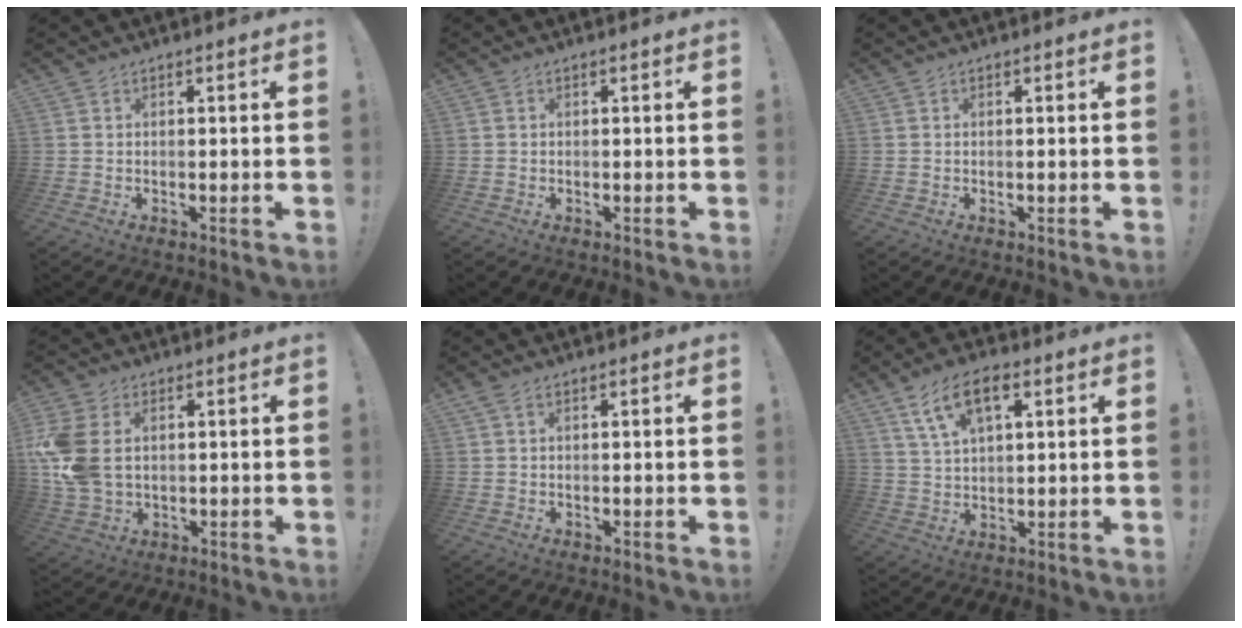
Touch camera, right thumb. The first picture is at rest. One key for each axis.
{"total": 0.0}
{"total": 0.0}
{"total": 12.1, "fx": 2.2, "fy": 8.5, "fz": 8.3, "tx": -0.178, "ty": -0.001, "tz": 0.046}
{"total": 0.9, "fx": 0.5, "fy": 0.5, "fz": 0.5, "tx": -0.017, "ty": 0.004, "tz": 0.012}
{"total": 10.5, "fx": 4.9, "fy": 5.2, "fz": 7.7, "tx": -0.129, "ty": -0.001, "tz": 0.092}